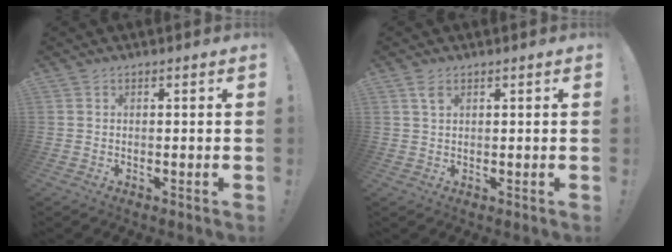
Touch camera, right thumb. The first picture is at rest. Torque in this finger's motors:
{"motor_torque": [0.19, 0.17, 0.04, -0.14, 0.00]}